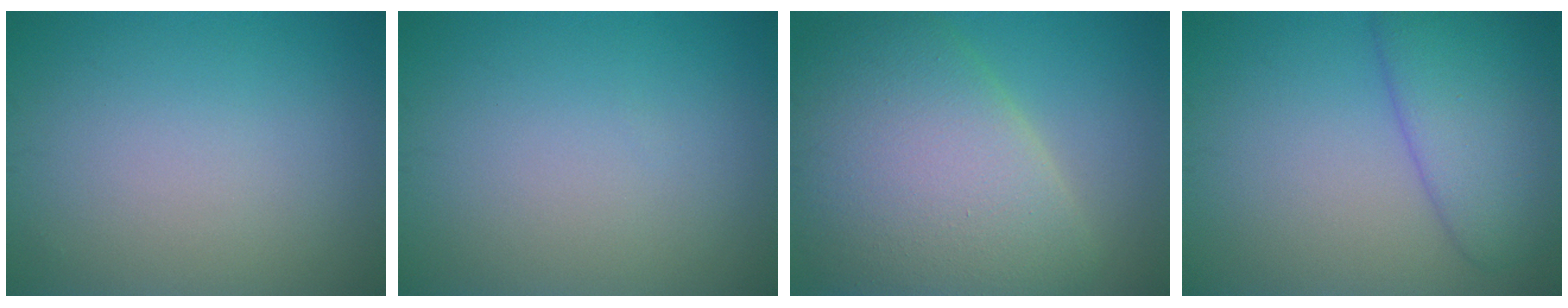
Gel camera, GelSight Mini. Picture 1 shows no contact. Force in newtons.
{"total": 0.0}
{"total": 11.3, "press": 11.3, "slide": 0.6}
{"total": 5.6, "press": 5.6, "slide": 0.3}